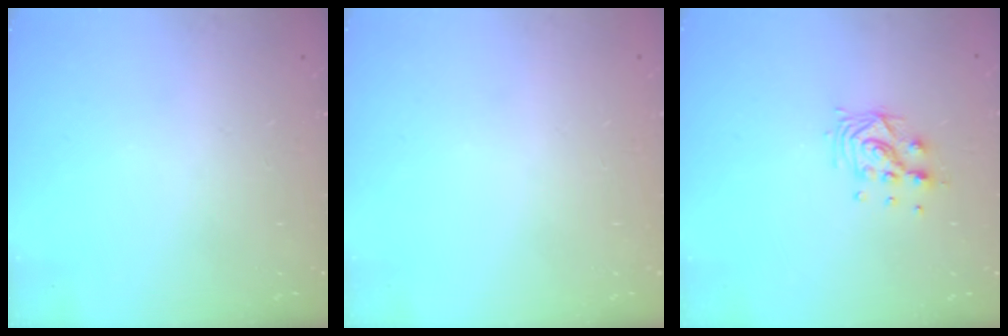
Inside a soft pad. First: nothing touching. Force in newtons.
{"total": 0.0}
{"total": 8.4, "press": 8.4, "slide": 0.3}